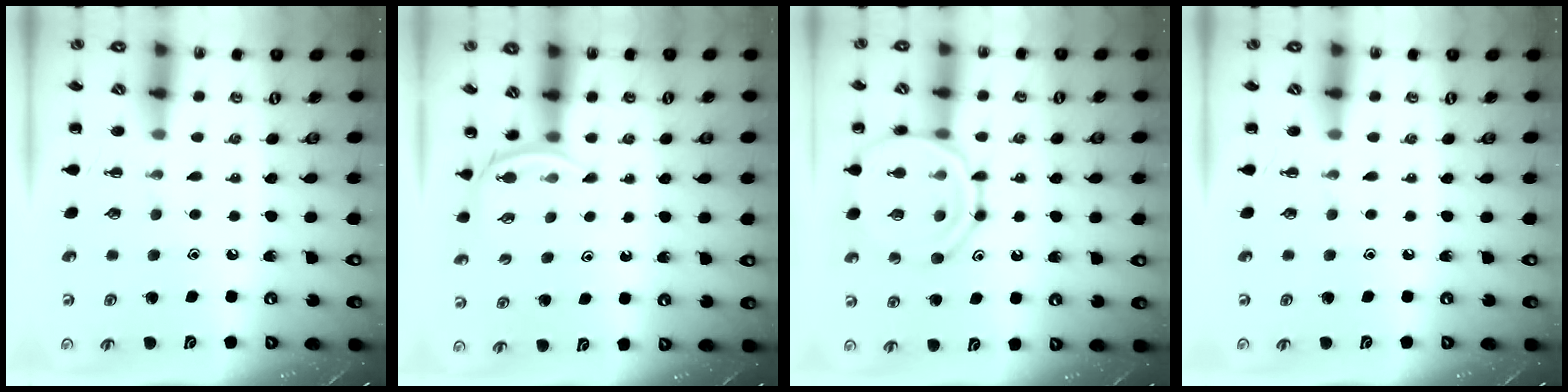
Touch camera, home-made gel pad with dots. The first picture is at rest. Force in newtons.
{"total": 2.6, "press": 2.5, "slide": 0.8}
{"total": 15.4, "press": 15.3, "slide": 2.1}
{"total": 0.0}